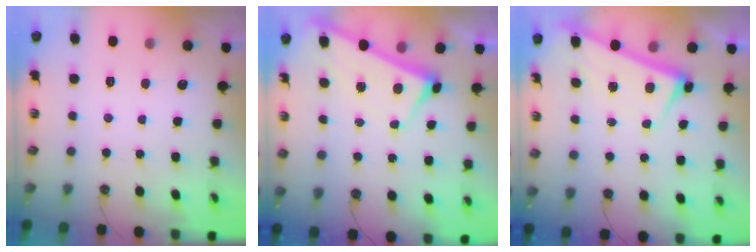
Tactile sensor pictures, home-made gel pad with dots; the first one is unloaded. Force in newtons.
{"total": 2.8, "press": 2.8, "slide": 0.5}
{"total": 2.6, "press": 2.4, "slide": 0.9}